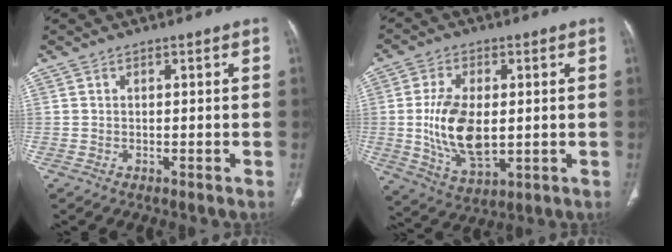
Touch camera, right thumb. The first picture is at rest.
{"total": 13.3, "force": [0.0, 7.3, 11.1], "torque": [-0.207, -0.013, 0.010]}